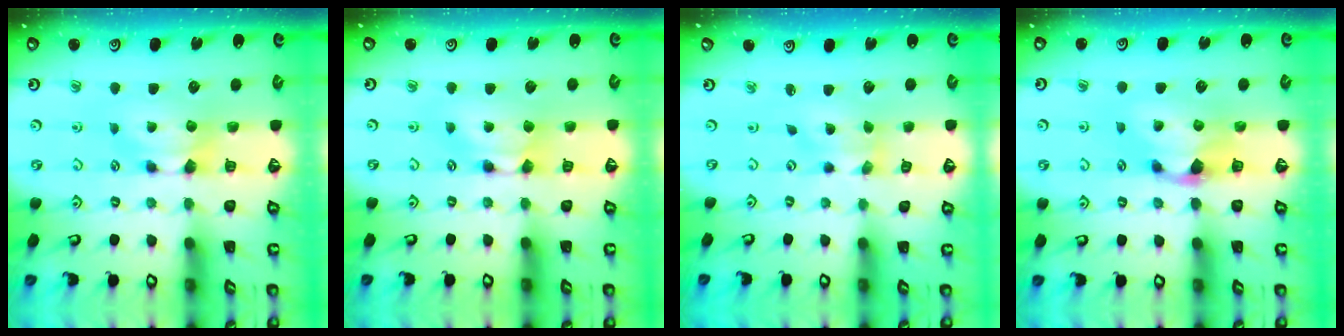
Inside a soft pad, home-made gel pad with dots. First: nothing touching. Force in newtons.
{"total": 1.7, "press": 1.7, "slide": 0.1}
{"total": 1.0, "press": 0.2, "slide": 0.9}
{"total": 1.7, "press": 1.3, "slide": 1.1}